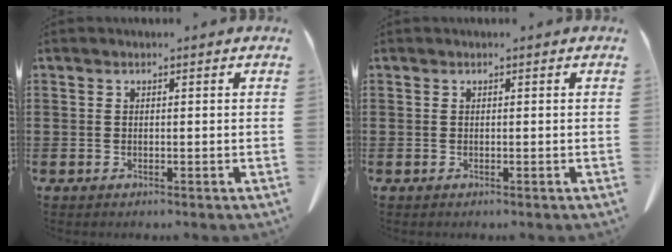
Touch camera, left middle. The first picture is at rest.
{"total": 0.0}